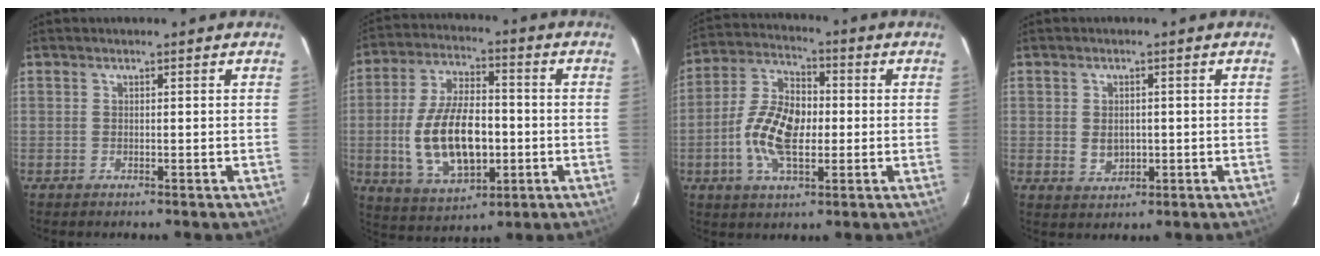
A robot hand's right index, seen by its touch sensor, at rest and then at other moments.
{"total": 16.9, "force": [-2.6, 8.6, 14.3], "torque": [-0.286, 0.000, -0.031]}
{"total": 12.9, "force": [-2.0, 6.8, 10.8], "torque": [-0.222, 0.011, -0.041]}
{"total": 3.8, "force": [-0.3, 3.1, 2.3], "torque": [-0.039, -0.003, 0.002]}